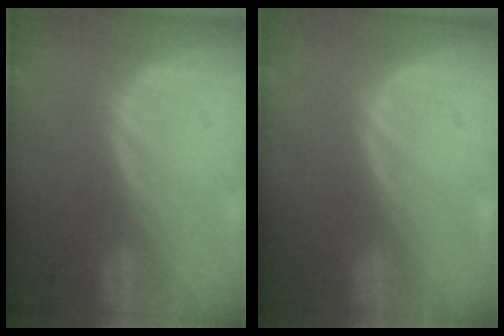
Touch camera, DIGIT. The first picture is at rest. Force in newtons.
{"total": 0.0}